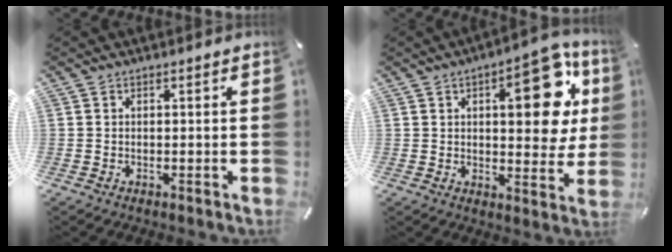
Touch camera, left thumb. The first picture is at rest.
{"total": 18.2, "force": [6.1, 8.2, 15.1], "torque": [-0.179, -0.020, 0.089]}